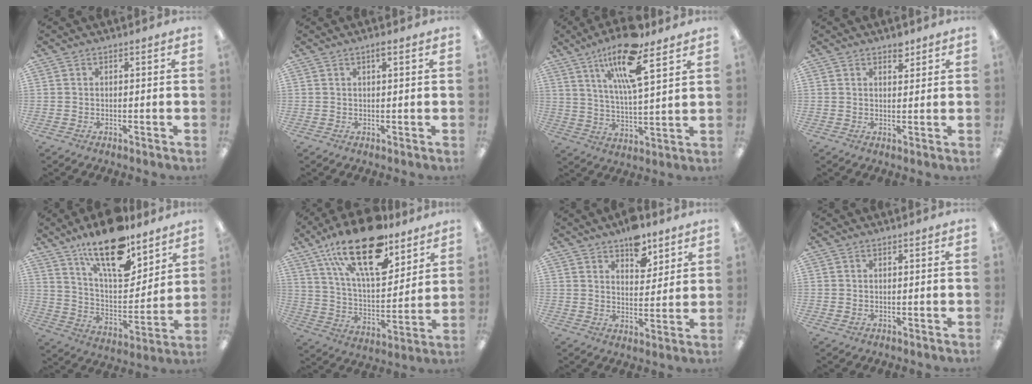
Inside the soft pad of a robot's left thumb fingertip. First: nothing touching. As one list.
[{"total": 1.5, "force": [1.0, 0.1, 1.1], "torque": [-0.017, -0.003, 0.015]}, {"total": 16.8, "force": [10.4, 4.3, 12.4], "torque": [-0.228, -0.038, 0.171]}, {"total": 3.2, "force": [2.5, 1.5, 1.4], "torque": [0.001, -0.017, 0.038]}, {"total": 19.2, "force": [13.9, 7.2, 11.2], "torque": [-0.195, -0.080, 0.238]}, {"total": 23.9, "force": [15.7, 9.6, 15.3], "torque": [-0.264, -0.084, 0.267]}, {"total": 8.7, "force": [6.3, 4.7, 3.6], "torque": [-0.036, -0.036, 0.109]}, {"total": 0.5, "force": [0.2, 0.4, 0.3], "torque": [0.003, 0.000, 0.001]}]